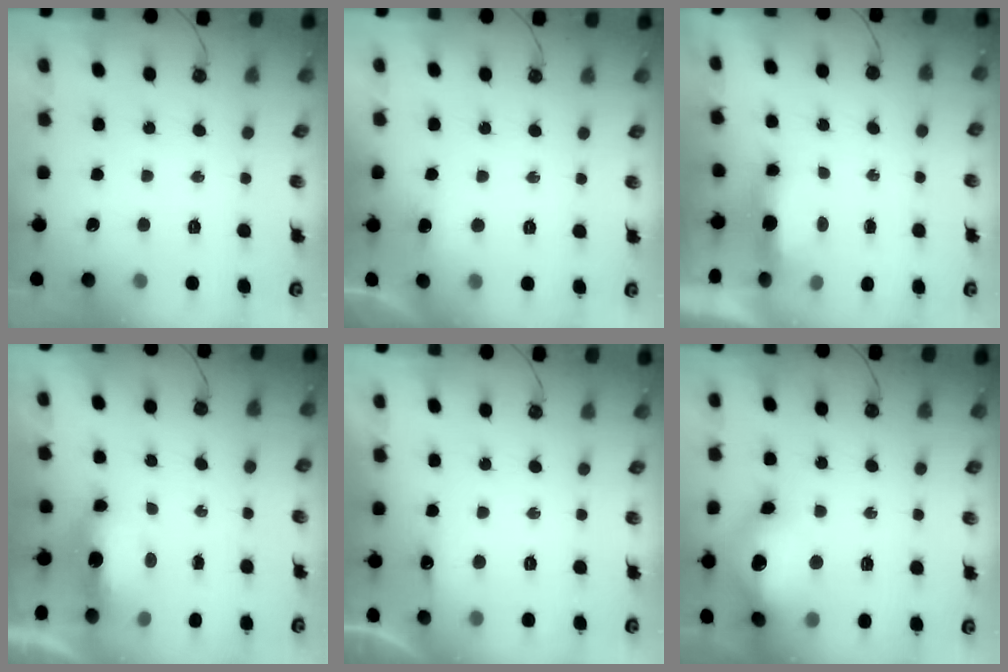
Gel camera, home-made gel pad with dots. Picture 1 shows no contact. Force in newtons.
{"total": 4.9, "press": 4.6, "slide": 1.4}
{"total": 6.6, "press": 5.4, "slide": 3.9}
{"total": 7.1, "press": 7.1, "slide": 0.7}
{"total": 5.4, "press": 5.3, "slide": 1.2}
{"total": 16.4, "press": 16.3, "slide": 1.8}